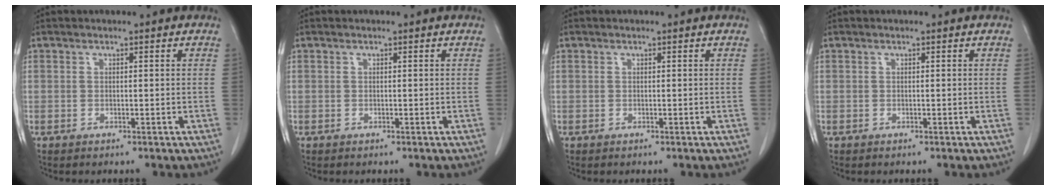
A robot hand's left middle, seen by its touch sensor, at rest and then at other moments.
{"total": 0.0}
{"total": 0.0}
{"total": 0.0}